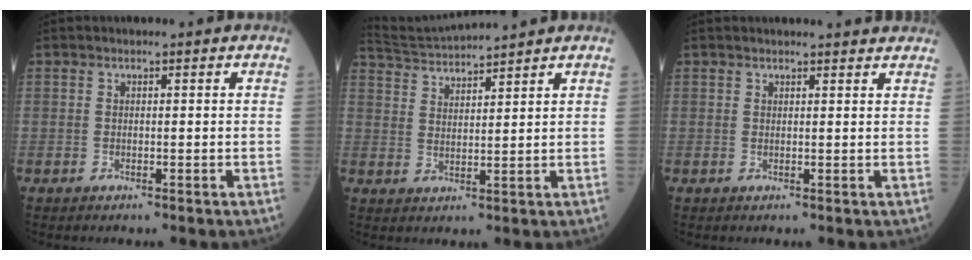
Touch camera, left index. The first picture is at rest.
{"total": 6.6, "force": [6.4, -1.6, 0.9], "torque": [-0.029, 0.016, 0.120]}
{"total": 3.4, "force": [3.3, 0.2, 0.5], "torque": [-0.009, 0.010, 0.030]}